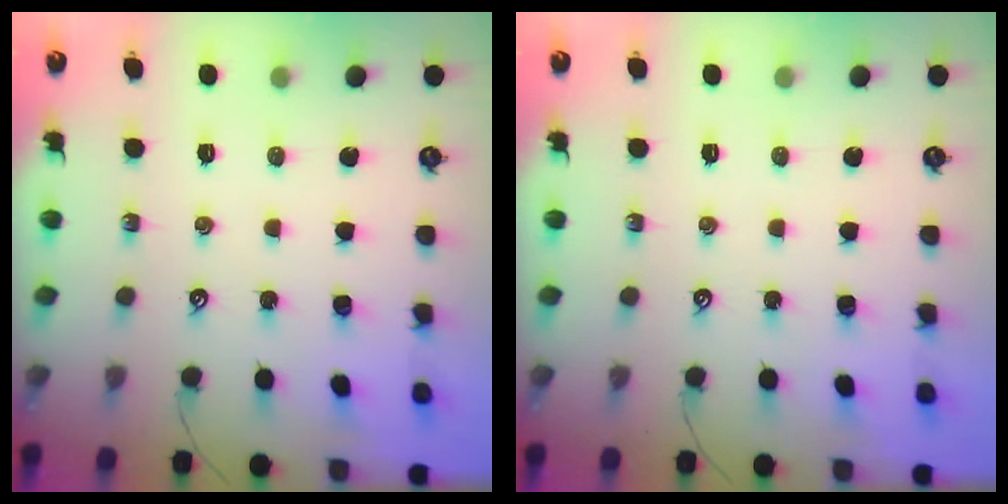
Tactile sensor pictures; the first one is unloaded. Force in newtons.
{"total": 0.0}